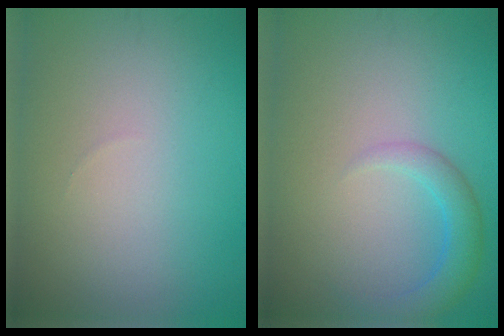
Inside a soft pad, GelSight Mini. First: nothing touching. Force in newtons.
{"total": 2.7, "press": 2.7, "slide": 0.2}